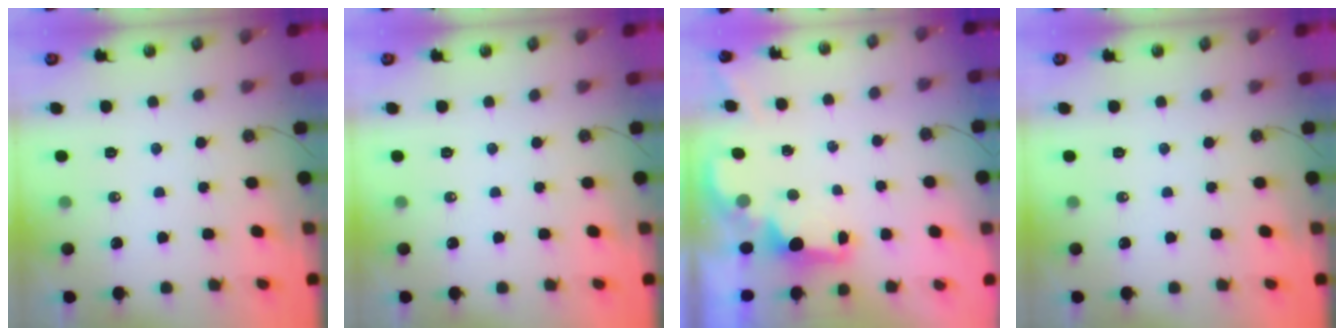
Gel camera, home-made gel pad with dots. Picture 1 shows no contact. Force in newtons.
{"total": 0.0}
{"total": 1.8, "press": 1.6, "slide": 0.8}
{"total": 0.0}